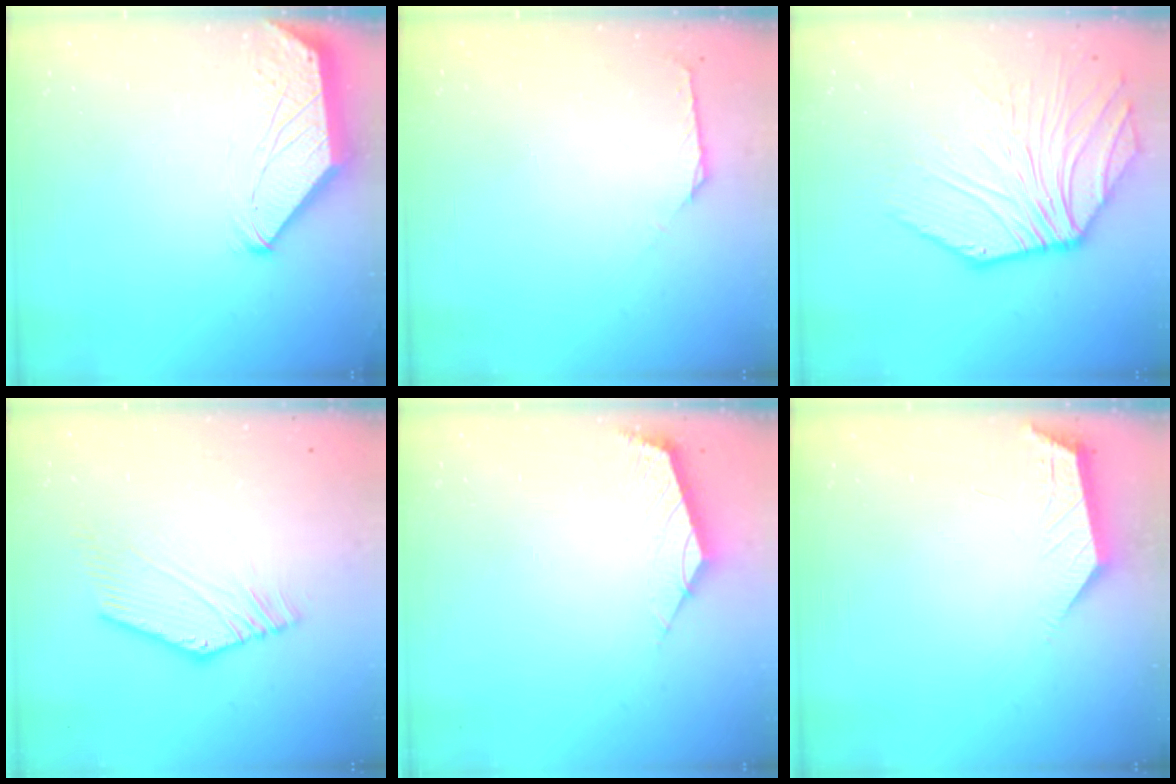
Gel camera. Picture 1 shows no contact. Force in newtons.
{"total": 1.7, "press": 1.6, "slide": 0.6}
{"total": 7.0, "press": 6.9, "slide": 1.4}
{"total": 0.6, "press": 0.0, "slide": 0.6}
{"total": 2.5, "press": 2.5, "slide": 0.6}
{"total": 1.8, "press": 1.8, "slide": 0.4}